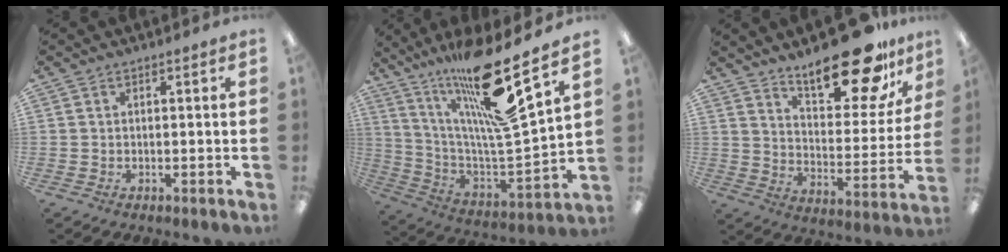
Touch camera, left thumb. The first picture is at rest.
{"total": 23.7, "force": [17.4, 2.7, 16.0], "torque": [-0.271, -0.118, 0.275]}
{"total": 21.5, "force": [16.3, 7.5, 11.8], "torque": [-0.165, -0.109, 0.270]}